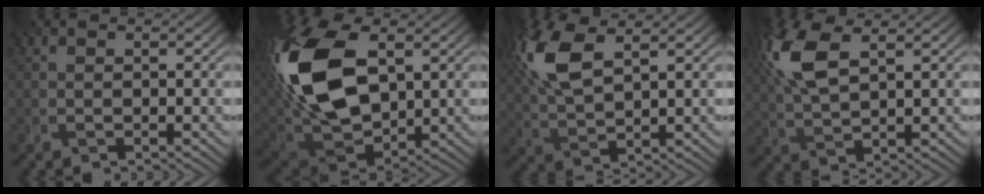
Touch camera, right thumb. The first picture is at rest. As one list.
[{"total": 18.7, "force": [4.1, 11.0, 14.6], "torque": [-0.349, 0.010, 0.077]}, {"total": 10.0, "force": [4.3, 4.1, 8.0], "torque": [-0.216, 0.017, 0.086]}, {"total": 9.1, "force": [3.7, 3.7, 7.4], "torque": [-0.199, 0.018, 0.073]}]